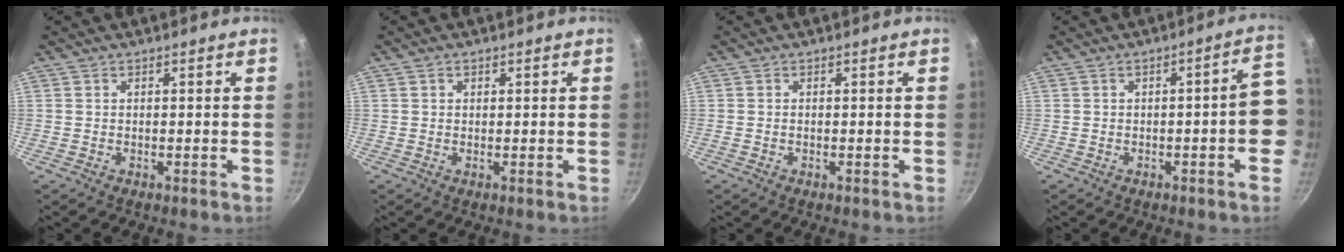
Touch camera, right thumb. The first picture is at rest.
{"total": 1.0, "force": [0.5, 0.8, 0.4], "torque": [-0.003, 0.002, 0.006]}
{"total": 0.0}
{"total": 8.2, "force": [-1.3, 2.1, 7.8], "torque": [-0.075, 0.033, -0.017]}